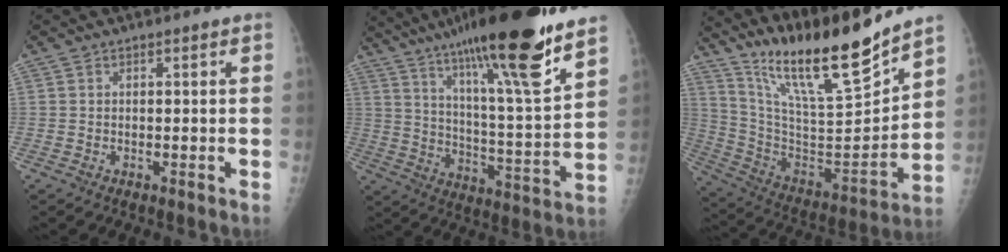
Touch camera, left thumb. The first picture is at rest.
{"total": 25.5, "force": [17.6, 3.0, 18.2], "torque": [-0.282, -0.061, 0.286]}
{"total": 21.2, "force": [17.5, 2.4, 11.7], "torque": [-0.173, -0.104, 0.317]}